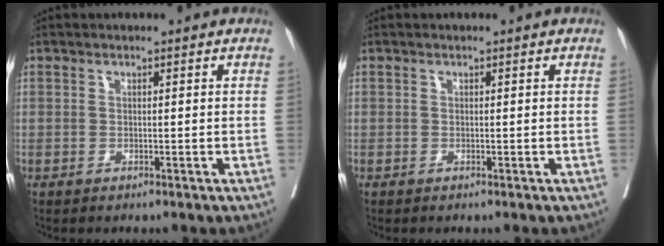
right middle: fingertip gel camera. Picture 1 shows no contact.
{"total": 0.0}